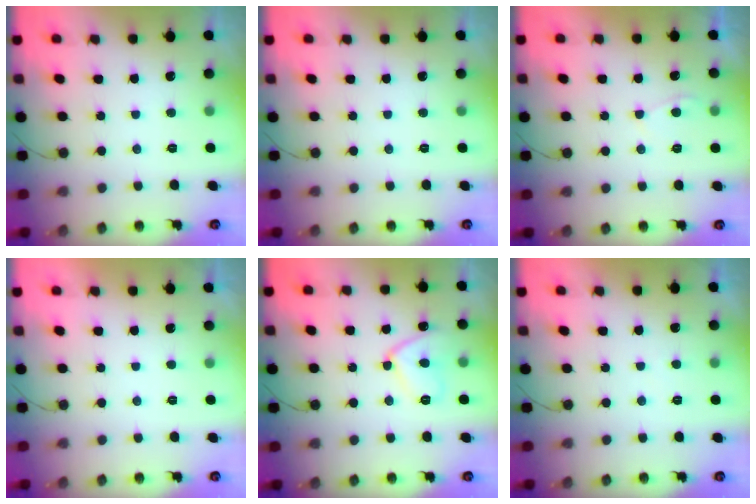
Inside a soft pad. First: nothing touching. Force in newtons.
{"total": 0.0}
{"total": 3.4, "press": 3.3, "slide": 0.4}
{"total": 2.2, "press": 2.2, "slide": 0.3}
{"total": 9.8, "press": 9.8, "slide": 0.8}
{"total": 0.8, "press": 0.6, "slide": 0.4}